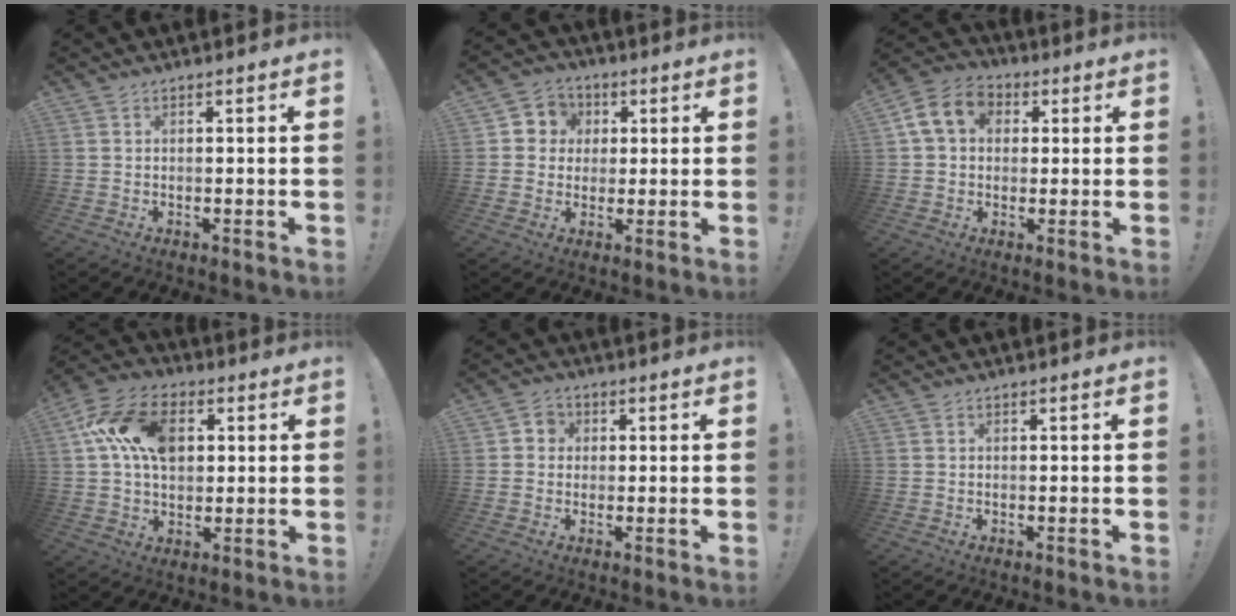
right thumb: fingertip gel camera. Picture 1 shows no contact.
{"total": 6.9, "force": [0.2, 6.7, 1.6], "torque": [-0.018, 0.008, 0.009]}
{"total": 11.1, "force": [3.4, 8.6, 6.2], "torque": [-0.095, 0.007, 0.071]}
{"total": 15.6, "force": [4.2, 10.7, 10.5], "torque": [-0.183, 0.006, 0.080]}
{"total": 3.3, "force": [0.0, 3.1, 1.1], "torque": [-0.019, 0.008, 0.000]}
{"total": 0.0}